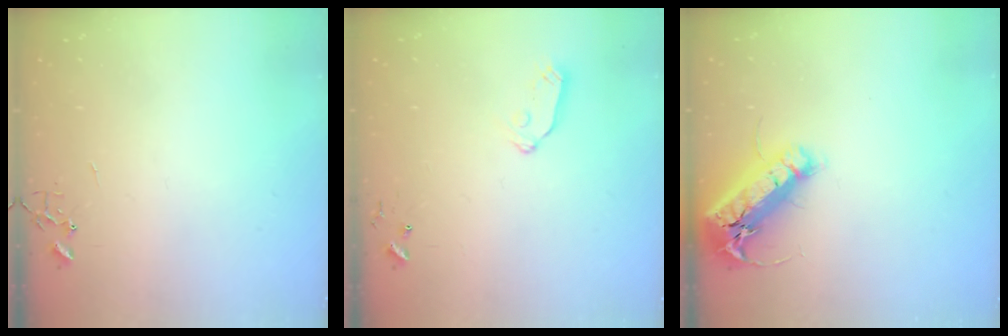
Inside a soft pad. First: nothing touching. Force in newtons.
{"total": 6.8, "press": 6.8, "slide": 0.4}
{"total": 18.8, "press": 18.4, "slide": 3.8}